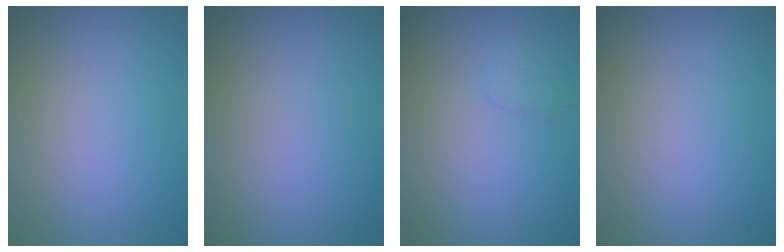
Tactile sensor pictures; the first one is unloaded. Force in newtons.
{"total": 0.0}
{"total": 0.8, "press": 0.8, "slide": 0.1}
{"total": 0.0}